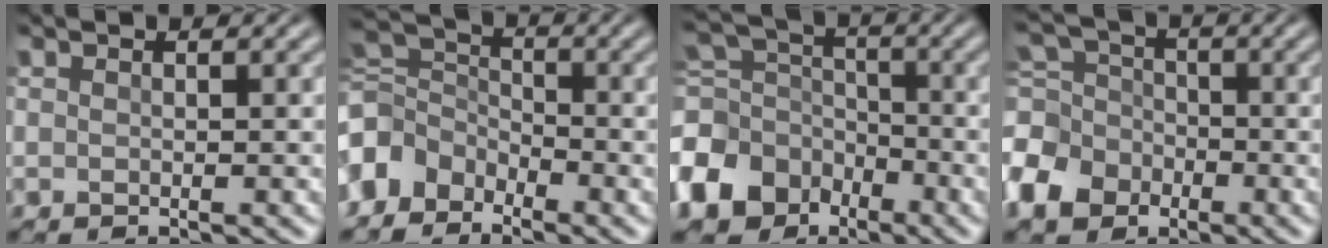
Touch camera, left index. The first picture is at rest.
{"total": 4.8, "force": [-3.3, 3.3, 1.2], "torque": [-0.026, 0.006, -0.089]}
{"total": 10.8, "force": [-5.7, 8.3, 3.9], "torque": [-0.103, -0.030, -0.120]}
{"total": 7.3, "force": [-3.6, 5.6, 3.1], "torque": [-0.083, -0.005, -0.086]}